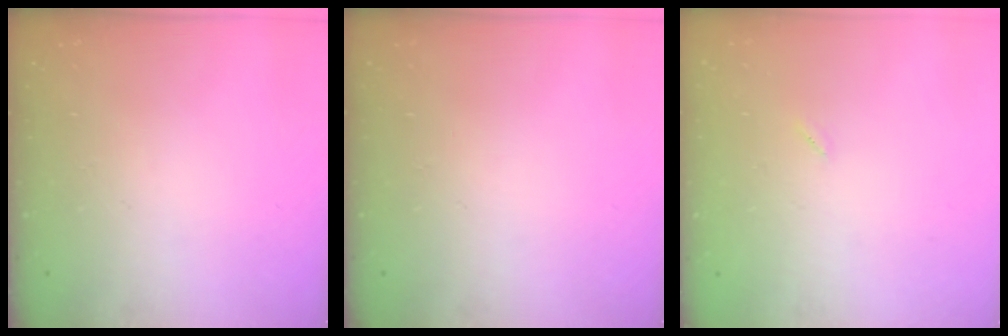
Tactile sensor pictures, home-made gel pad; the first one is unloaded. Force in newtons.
{"total": 0.0}
{"total": 2.0, "press": 2.0, "slide": 0.1}